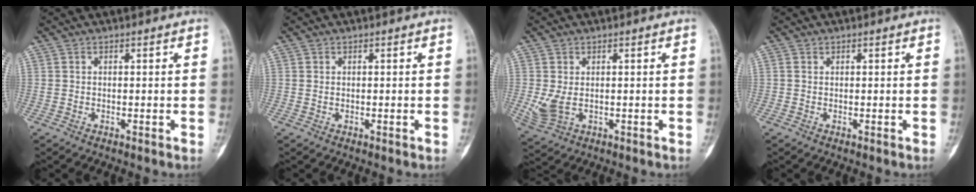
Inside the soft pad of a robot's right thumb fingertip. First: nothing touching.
{"total": 0.0}
{"total": 4.3, "force": [0.1, 2.6, 3.4], "torque": [-0.085, -0.002, 0.018]}
{"total": 0.6, "force": [0.3, 0.4, 0.3], "torque": [-0.005, -0.001, 0.004]}